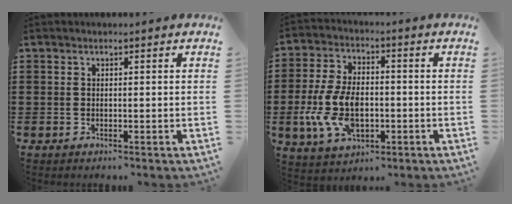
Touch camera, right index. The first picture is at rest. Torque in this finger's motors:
{"motor_torque": [2.14, 0.00, 1.05, 0.21]}